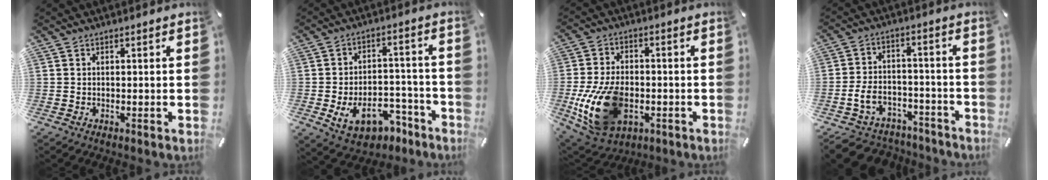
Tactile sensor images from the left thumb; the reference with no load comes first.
{"total": 11.8, "force": [-5.6, 7.5, 7.1], "torque": [-0.100, 0.046, -0.088]}
{"total": 17.0, "force": [-4.0, 11.1, 12.2], "torque": [-0.257, 0.004, -0.064]}
{"total": 8.3, "force": [-3.7, 6.4, 3.7], "torque": [-0.077, 0.032, -0.063]}